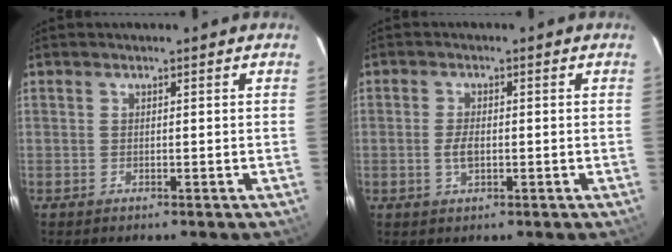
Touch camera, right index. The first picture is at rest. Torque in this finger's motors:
{"motor_torque": [0.81, -0.09, 0.39, 0.10]}